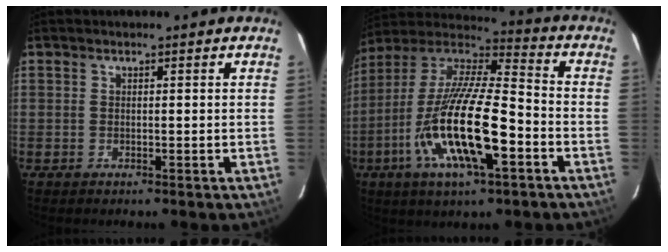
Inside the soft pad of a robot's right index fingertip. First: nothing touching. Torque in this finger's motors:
{"motor_torque": [1.47, -0.67, 1.06, 0.21]}